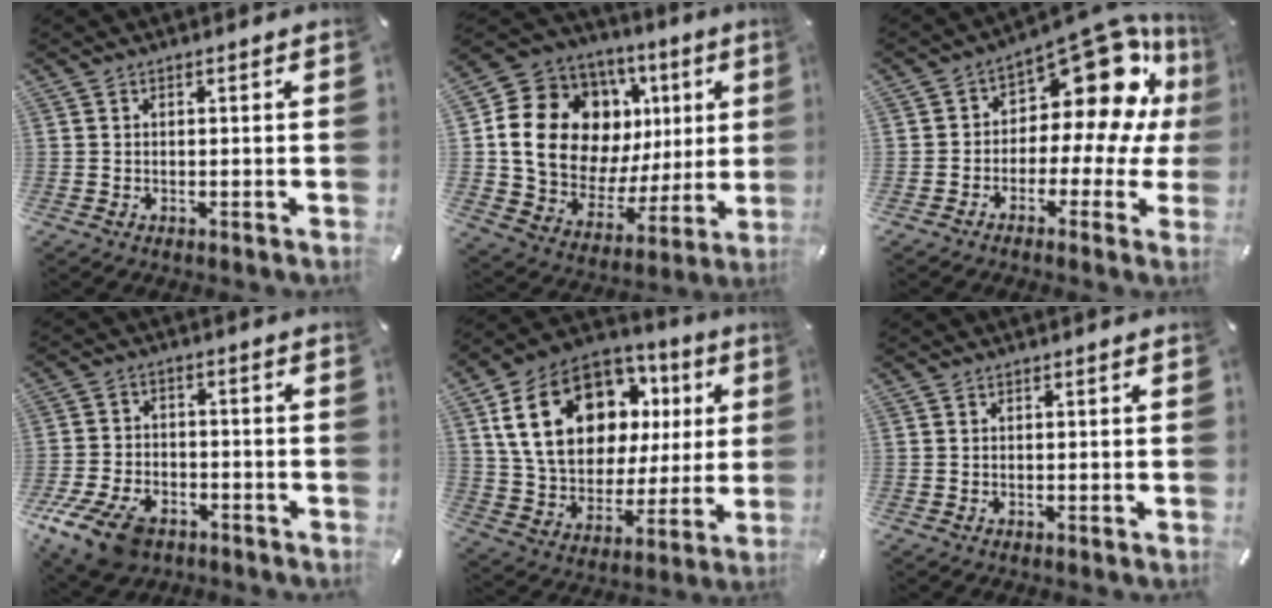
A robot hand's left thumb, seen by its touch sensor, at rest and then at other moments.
{"total": 18.6, "force": [5.7, 14.5, 10.1], "torque": [-0.164, -0.040, 0.120]}
{"total": 17.4, "force": [8.3, 9.4, 12.1], "torque": [-0.163, -0.073, 0.136]}
{"total": 11.5, "force": [-7.0, 6.7, 6.1], "torque": [-0.128, 0.036, -0.128]}
{"total": 21.7, "force": [8.0, 15.5, 12.9], "torque": [-0.239, -0.027, 0.143]}
{"total": 0.0}